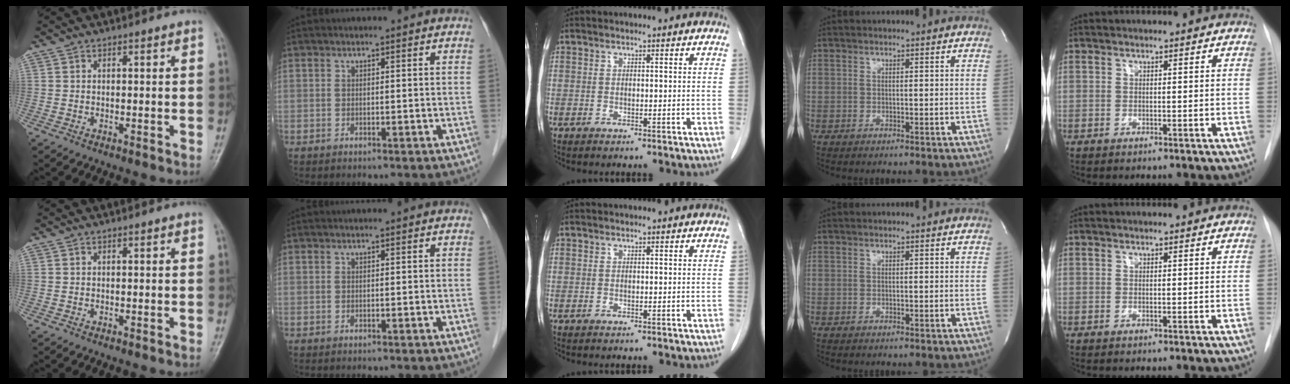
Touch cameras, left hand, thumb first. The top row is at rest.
{}